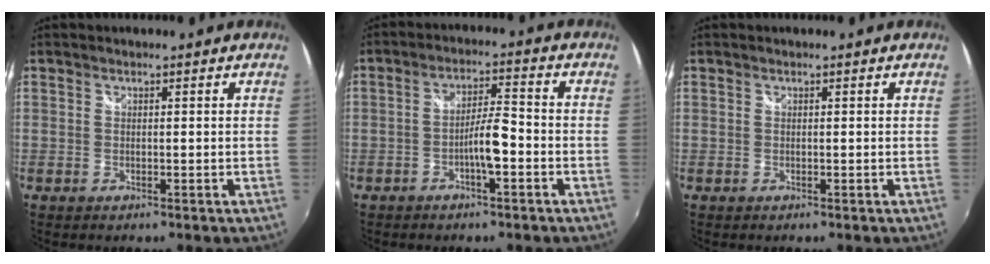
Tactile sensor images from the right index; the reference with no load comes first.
{"total": 5.2, "force": [-2.6, 0.6, 4.5], "torque": [-0.083, 0.011, -0.043]}
{"total": 0.0}